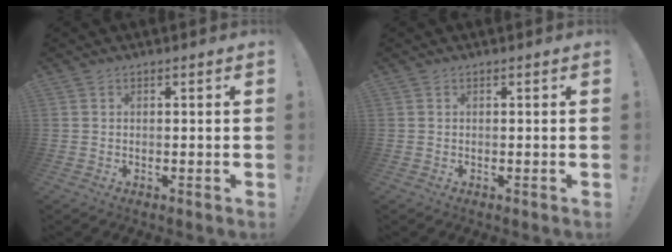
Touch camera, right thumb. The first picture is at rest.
{"total": 0.0}